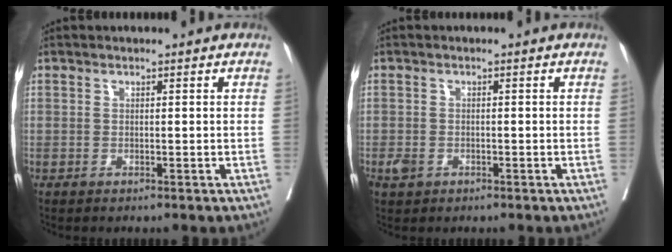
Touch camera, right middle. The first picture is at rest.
{"total": 1.8, "force": [-0.9, 1.3, 0.8], "torque": [-0.016, 0.003, -0.011]}